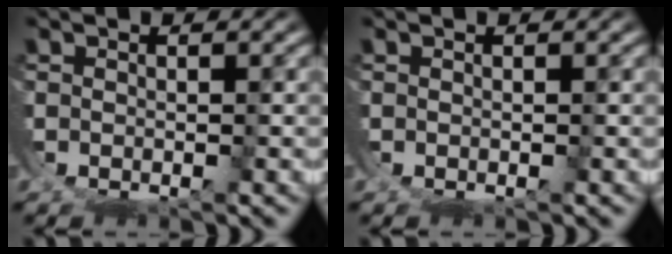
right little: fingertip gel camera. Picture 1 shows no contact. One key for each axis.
{"total": 0.0}